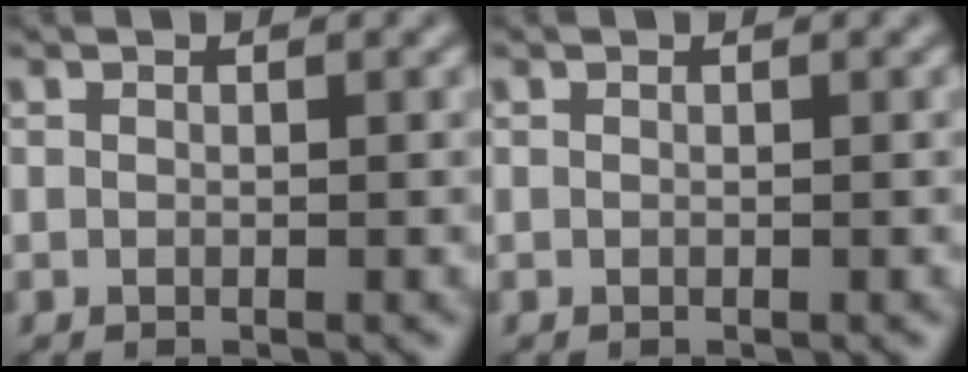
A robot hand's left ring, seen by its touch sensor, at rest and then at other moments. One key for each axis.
{"total": 0.0}